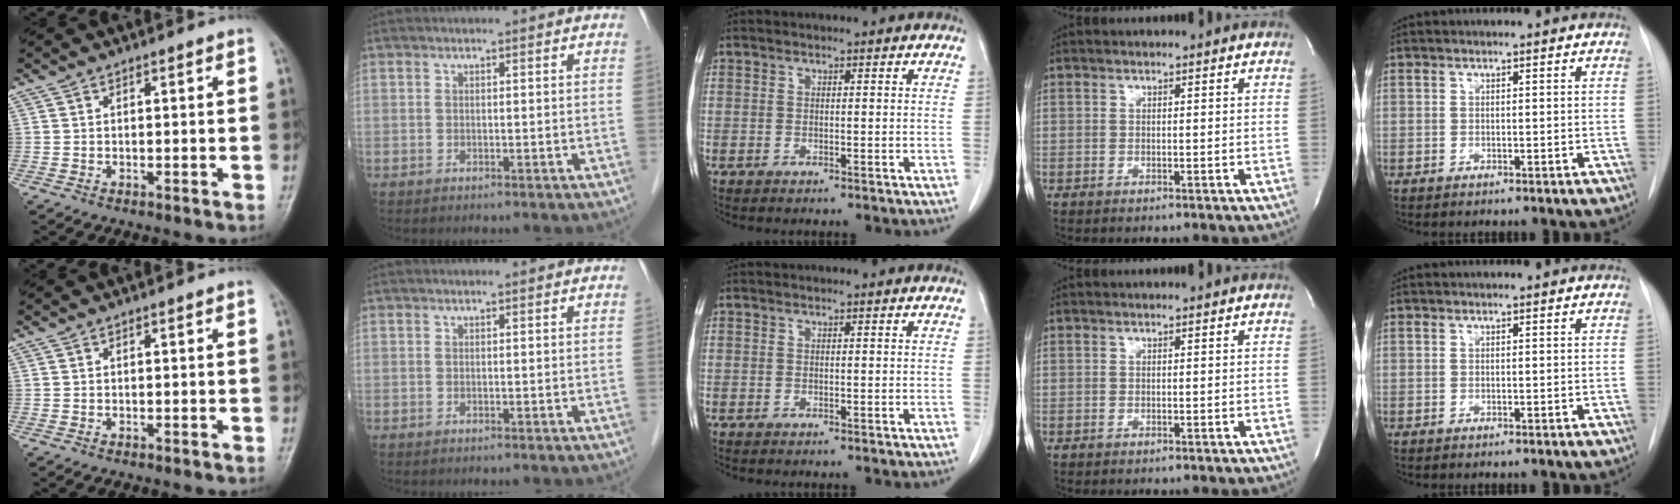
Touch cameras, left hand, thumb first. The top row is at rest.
{}